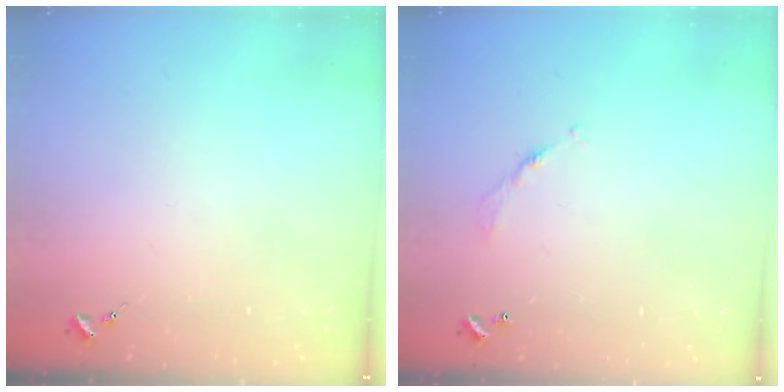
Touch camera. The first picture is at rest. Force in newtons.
{"total": 4.4, "press": 4.3, "slide": 0.2}